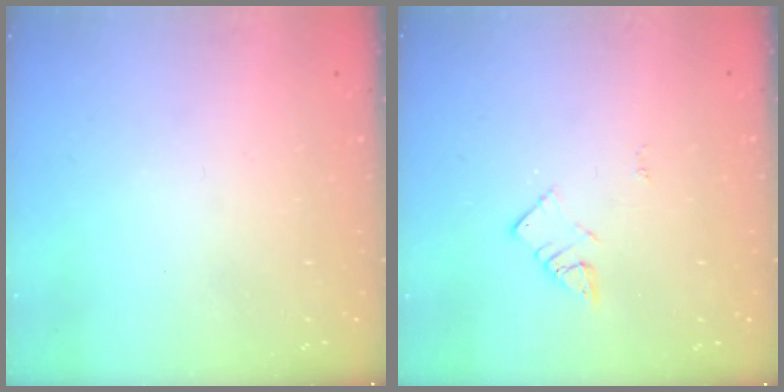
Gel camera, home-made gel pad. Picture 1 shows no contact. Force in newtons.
{"total": 3.0, "press": 3.0, "slide": 0.4}